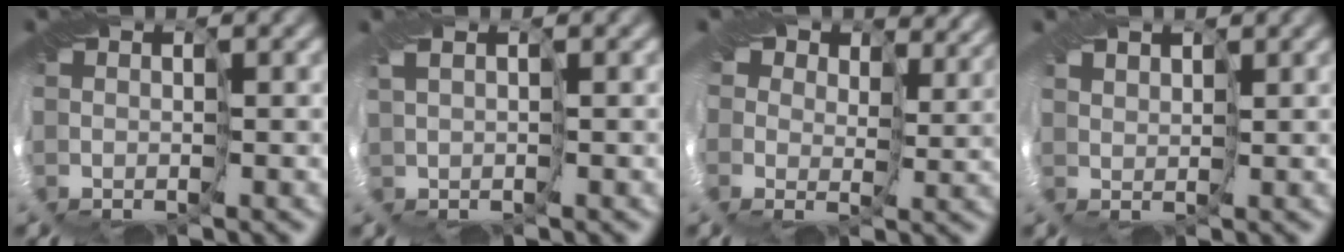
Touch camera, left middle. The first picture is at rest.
{"total": 1.1, "force": [0.1, 0.3, 1.0], "torque": [-0.029, 0.003, 0.005]}
{"total": 8.9, "force": [6.4, 5.2, 3.2], "torque": [-0.068, 0.002, 0.101]}
{"total": 1.7, "force": [1.4, 0.8, 0.4], "torque": [-0.014, 0.005, 0.020]}